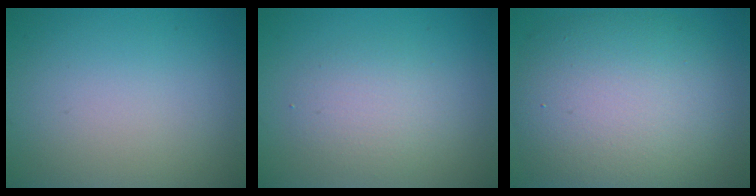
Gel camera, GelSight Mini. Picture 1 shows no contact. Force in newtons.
{"total": 2.6, "press": 2.6, "slide": 0.2}
{"total": 11.1, "press": 11.0, "slide": 0.6}